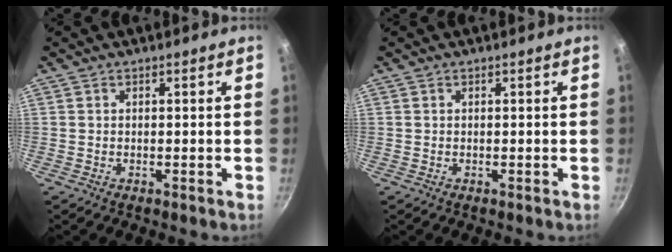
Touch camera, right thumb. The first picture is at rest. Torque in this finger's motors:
{"motor_torque": [0.00, 0.00, 0.01, -0.01, 0.00]}